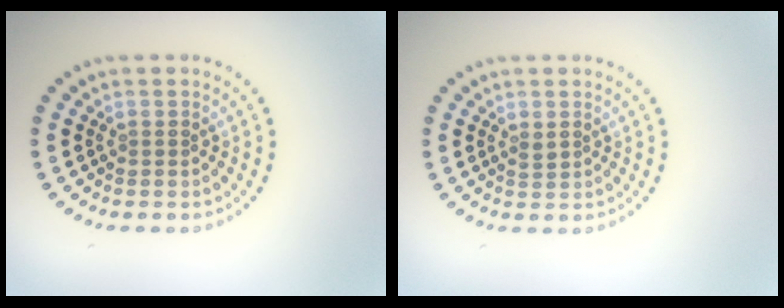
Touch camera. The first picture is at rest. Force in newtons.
{"total": 0.8, "press": 0.8, "slide": 0.3}